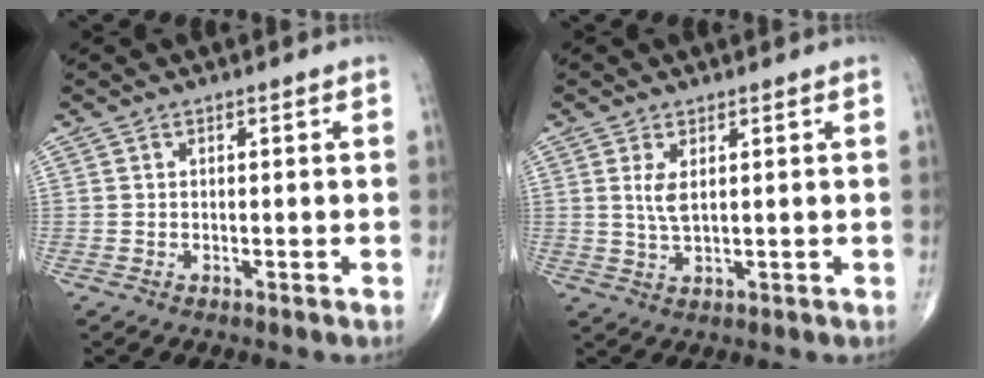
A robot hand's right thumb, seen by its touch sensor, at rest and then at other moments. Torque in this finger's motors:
{"motor_torque": [-0.36, -0.02, 0.55, 0.24, 0.01]}